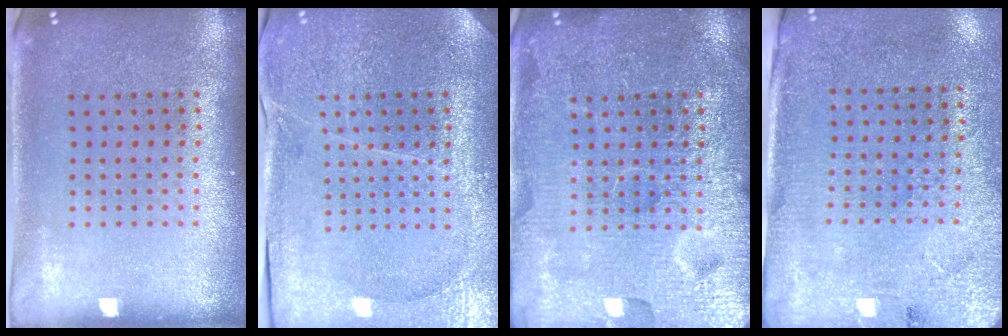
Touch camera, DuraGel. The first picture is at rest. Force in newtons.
{"total": 3.7, "press": 3.5, "slide": 1.2}
{"total": 7.1, "press": 7.0, "slide": 0.8}
{"total": 2.7, "press": 2.4, "slide": 1.3}